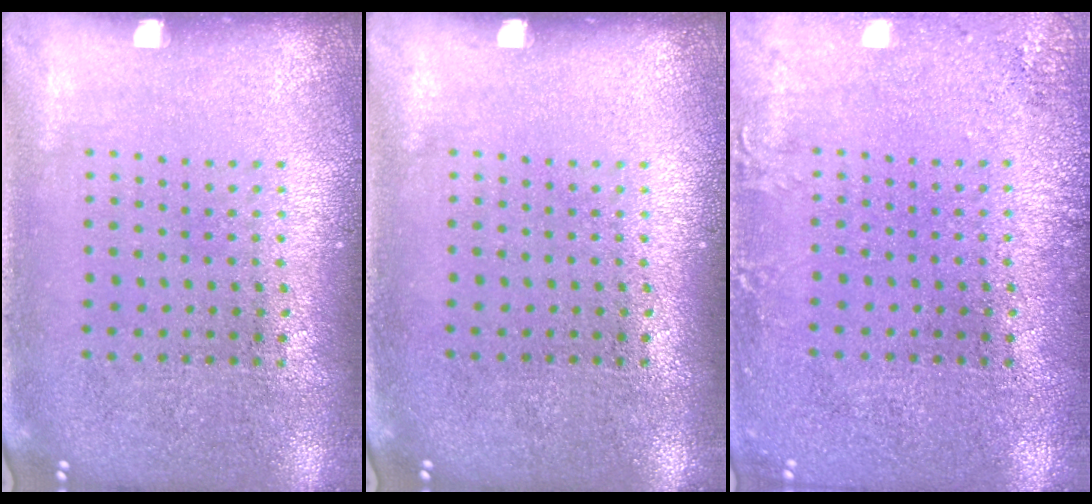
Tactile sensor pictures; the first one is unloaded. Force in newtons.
{"total": 0.0}
{"total": 1.6, "press": 1.6, "slide": 0.1}